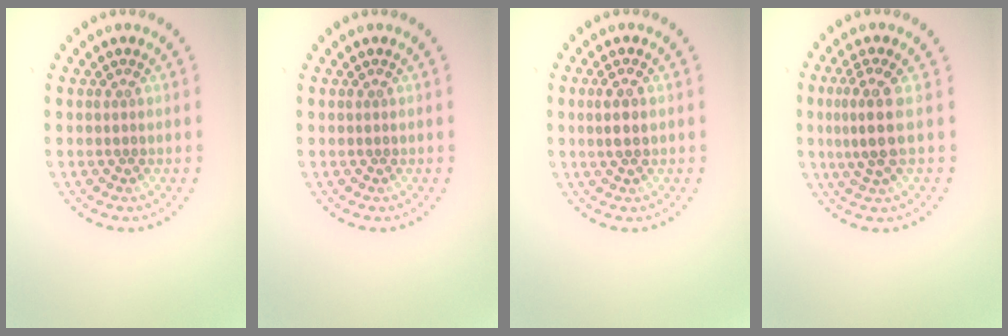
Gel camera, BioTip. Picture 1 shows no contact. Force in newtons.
{"total": 0.0}
{"total": 1.7, "press": 1.5, "slide": 0.8}
{"total": 3.0, "press": 2.5, "slide": 1.7}